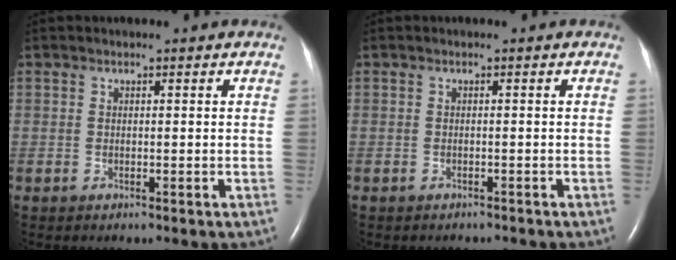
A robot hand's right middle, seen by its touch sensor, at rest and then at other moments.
{"total": 1.8, "force": [-1.6, 0.7, 0.5], "torque": [-0.017, -0.003, -0.016]}